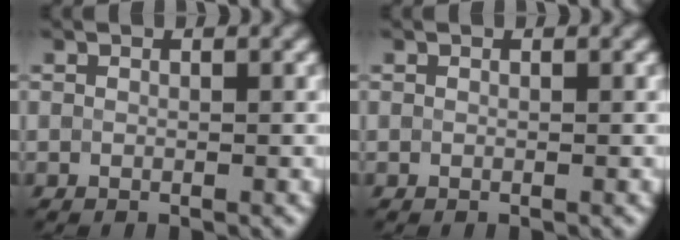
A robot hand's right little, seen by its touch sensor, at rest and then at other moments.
{"total": 0.0}